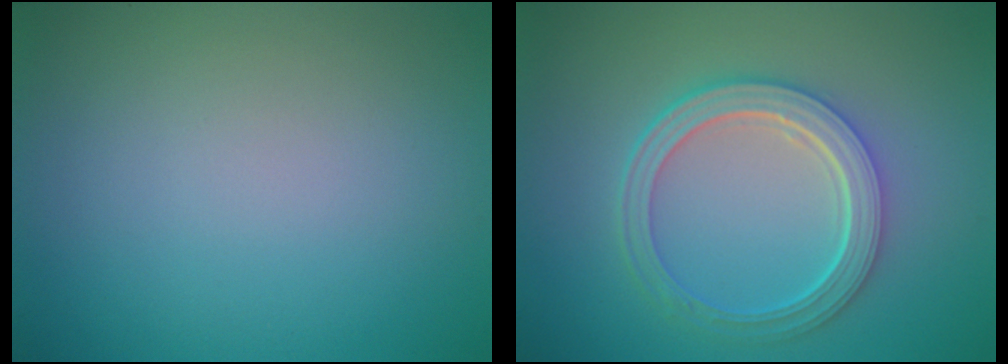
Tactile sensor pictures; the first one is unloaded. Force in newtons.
{"total": 5.2, "press": 4.0, "slide": 3.4}